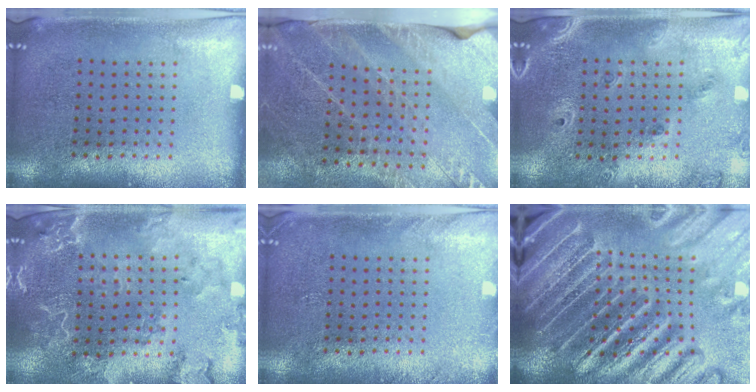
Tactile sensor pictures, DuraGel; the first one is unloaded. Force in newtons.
{"total": 2.7, "press": 2.6, "slide": 0.7}
{"total": 1.6, "press": 1.5, "slide": 0.7}
{"total": 2.6, "press": 2.4, "slide": 1.0}
{"total": 1.1, "press": 1.1, "slide": 0.1}
{"total": 5.7, "press": 4.9, "slide": 2.9}